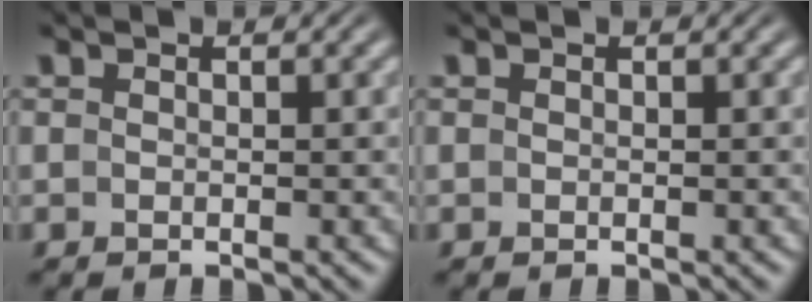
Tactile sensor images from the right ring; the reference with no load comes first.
{"total": 0.0}